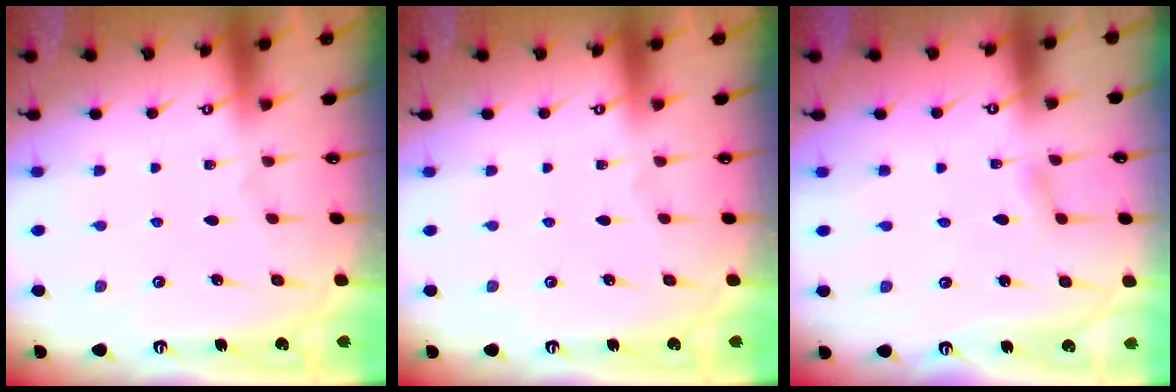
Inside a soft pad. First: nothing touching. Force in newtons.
{"total": 0.0}
{"total": 2.9, "press": 2.9, "slide": 0.4}